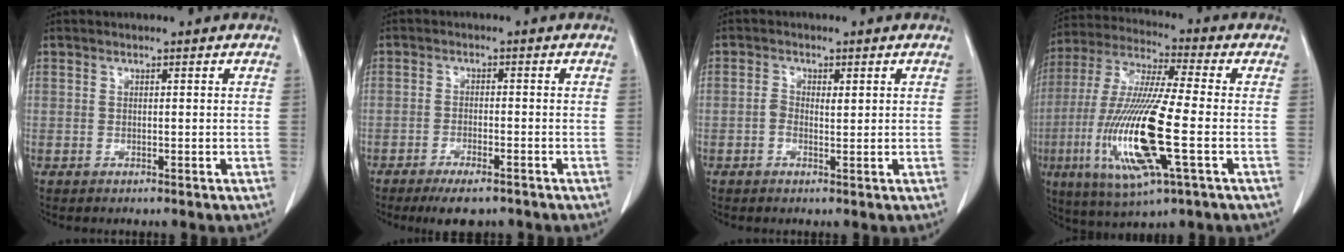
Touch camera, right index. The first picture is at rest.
{"total": 5.2, "force": [-3.8, 1.6, 3.2], "torque": [-0.050, -0.005, -0.059]}
{"total": 2.1, "force": [0.2, 1.2, 1.8], "torque": [-0.034, 0.006, 0.003]}
{"total": 18.3, "force": [-4.2, 1.8, 17.7], "torque": [-0.375, -0.019, -0.076]}